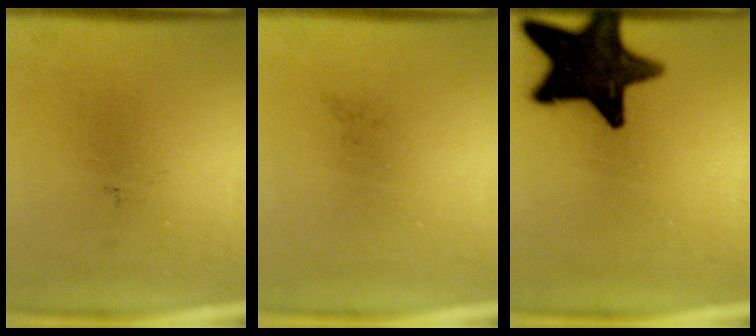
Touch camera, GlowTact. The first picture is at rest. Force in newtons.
{"total": 0.0}
{"total": 15.8}